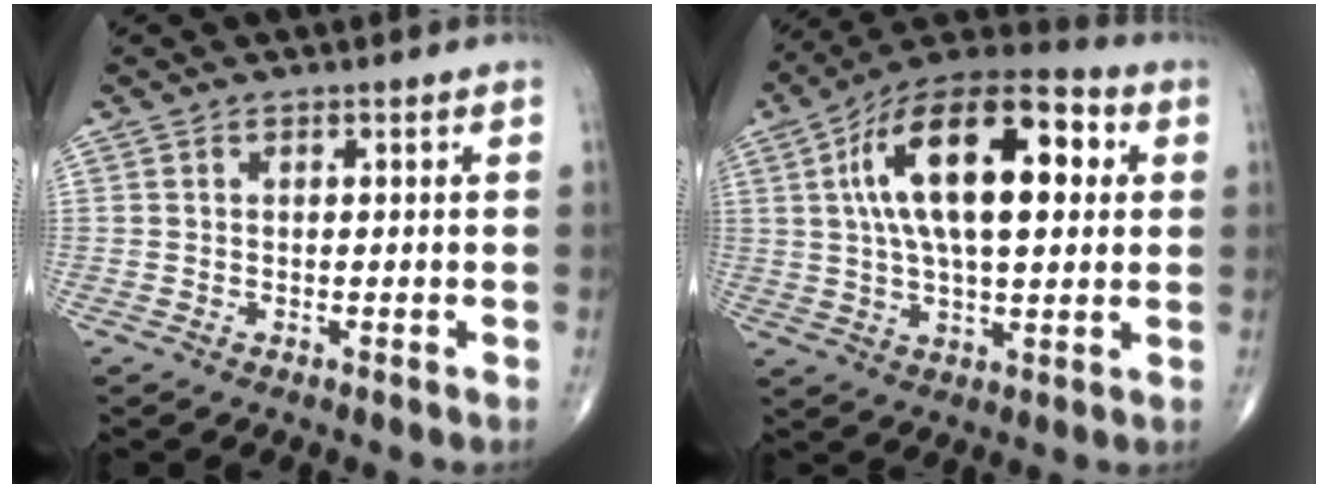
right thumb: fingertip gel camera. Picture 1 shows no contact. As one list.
[{"total": 21.9, "force": [4.9, 9.9, 19.0], "torque": [-0.308, 0.018, 0.070]}]